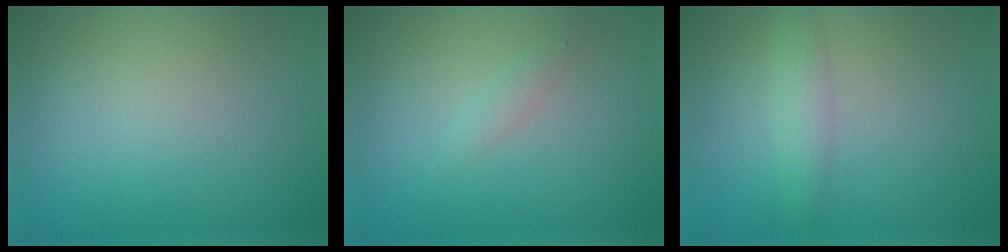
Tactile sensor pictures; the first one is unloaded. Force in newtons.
{"total": 1.0, "press": 1.0, "slide": 0.0}
{"total": 1.9, "press": 1.9, "slide": 0.1}